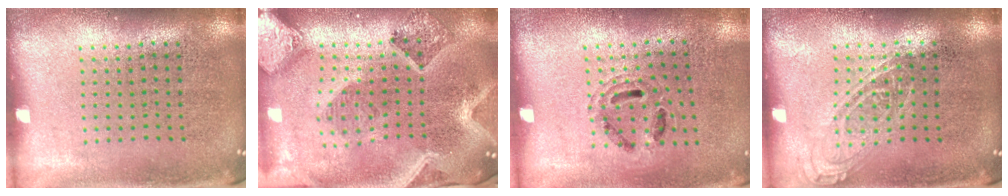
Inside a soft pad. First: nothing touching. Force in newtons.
{"total": 3.0, "press": 2.6, "slide": 1.5}
{"total": 0.8, "press": 0.8, "slide": 0.2}
{"total": 0.8, "press": 0.8, "slide": 0.1}